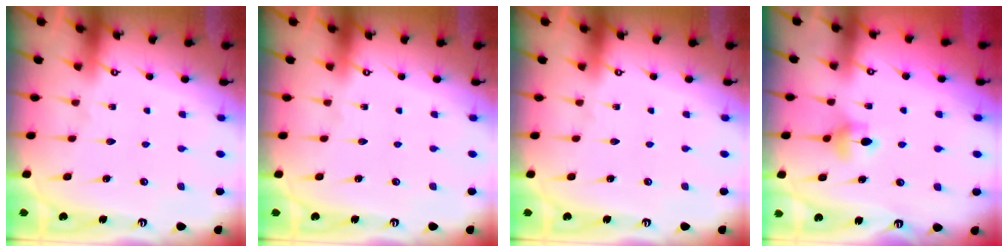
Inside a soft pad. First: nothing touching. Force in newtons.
{"total": 0.0}
{"total": 0.0}
{"total": 5.1, "press": 5.1, "slide": 0.7}